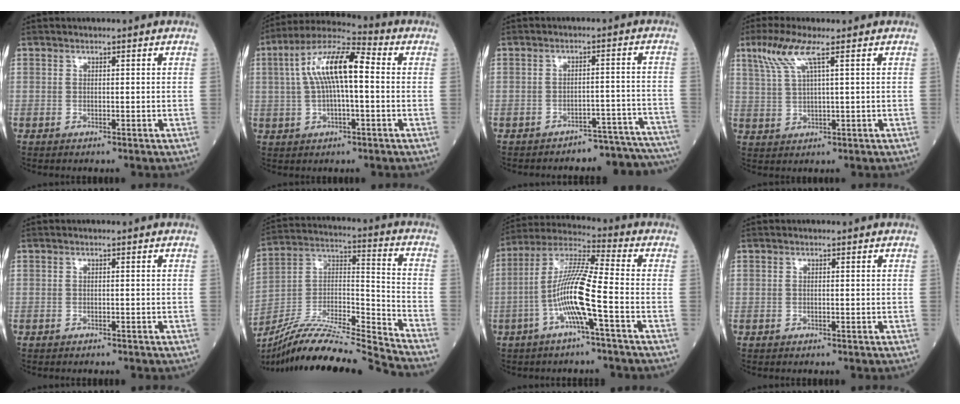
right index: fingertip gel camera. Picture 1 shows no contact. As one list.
[{"total": 11.4, "force": [1.3, 2.8, 11.0], "torque": [-0.217, 0.033, 0.017]}, {"total": 13.1, "force": [-12.9, 1.8, 1.0], "torque": [0.023, 0.032, -0.150]}, {"total": 5.7, "force": [3.1, 0.3, 4.8], "torque": [-0.113, 0.009, 0.069]}, {"total": 0.9, "force": [-0.8, 0.2, 0.2], "torque": [-0.006, -0.001, -0.009]}, {"total": 21.0, "force": [-19.6, -1.5, 7.5], "torque": [-0.153, 0.002, -0.344]}, {"total": 9.8, "force": [-3.1, 0.3, 9.3], "torque": [-0.188, 0.013, -0.064]}, {"total": 0.0}]